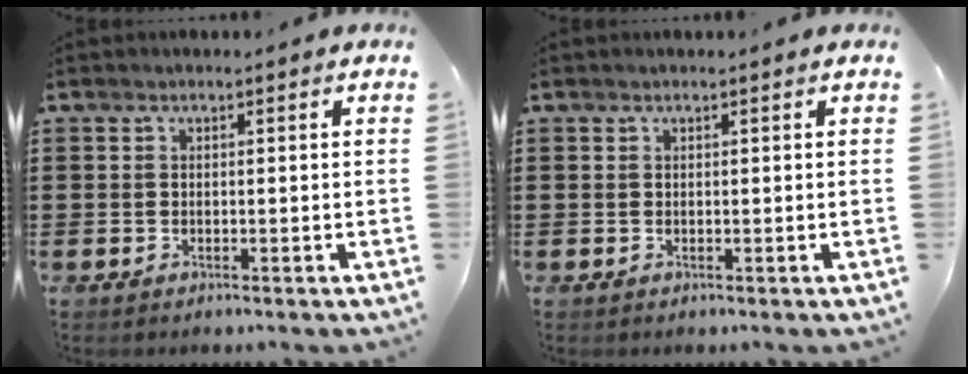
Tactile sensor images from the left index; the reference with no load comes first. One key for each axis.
{"total": 0.0}